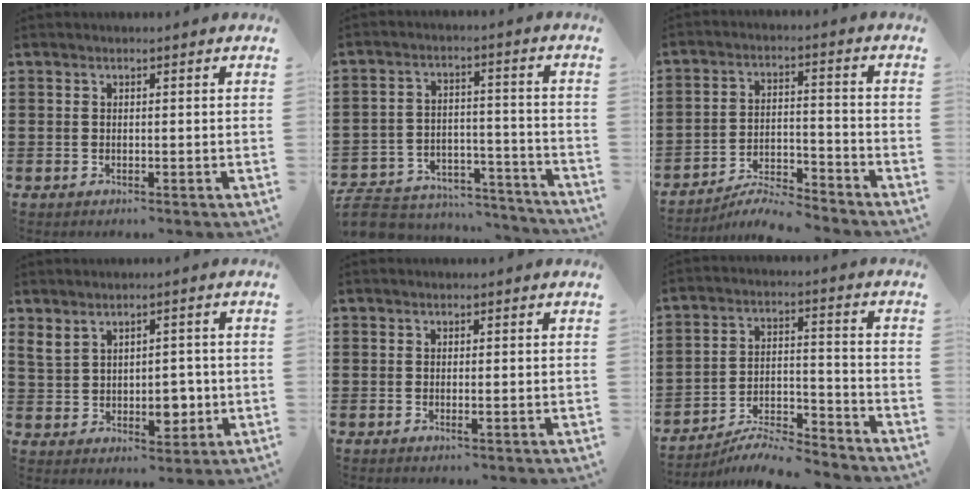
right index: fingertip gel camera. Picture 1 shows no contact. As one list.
[{"total": 7.3, "force": [-6.9, 1.9, 1.4], "torque": [-0.036, 0.016, -0.137]}, {"total": 5.9, "force": [-5.7, 0.2, 1.5], "torque": [-0.031, 0.004, -0.113]}, {"total": 5.5, "force": [0.9, 3.7, 4.0], "torque": [-0.065, -0.004, 0.016]}, {"total": 0.9, "force": [-0.1, 0.0, 0.8], "torque": [-0.015, -0.005, -0.002]}, {"total": 7.1, "force": [-6.8, 0.6, 2.1], "torque": [-0.031, 0.010, -0.130]}]